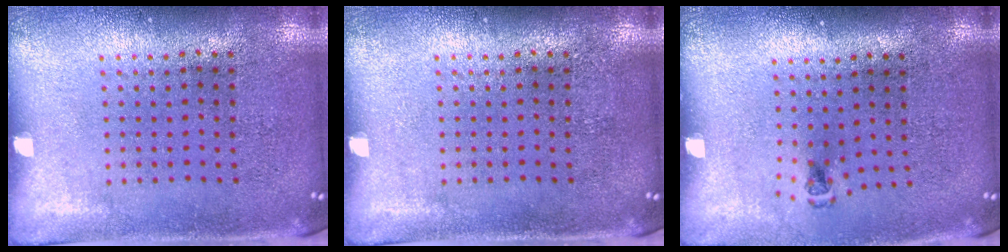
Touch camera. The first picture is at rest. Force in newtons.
{"total": 0.0}
{"total": 0.5, "press": 0.4, "slide": 0.3}